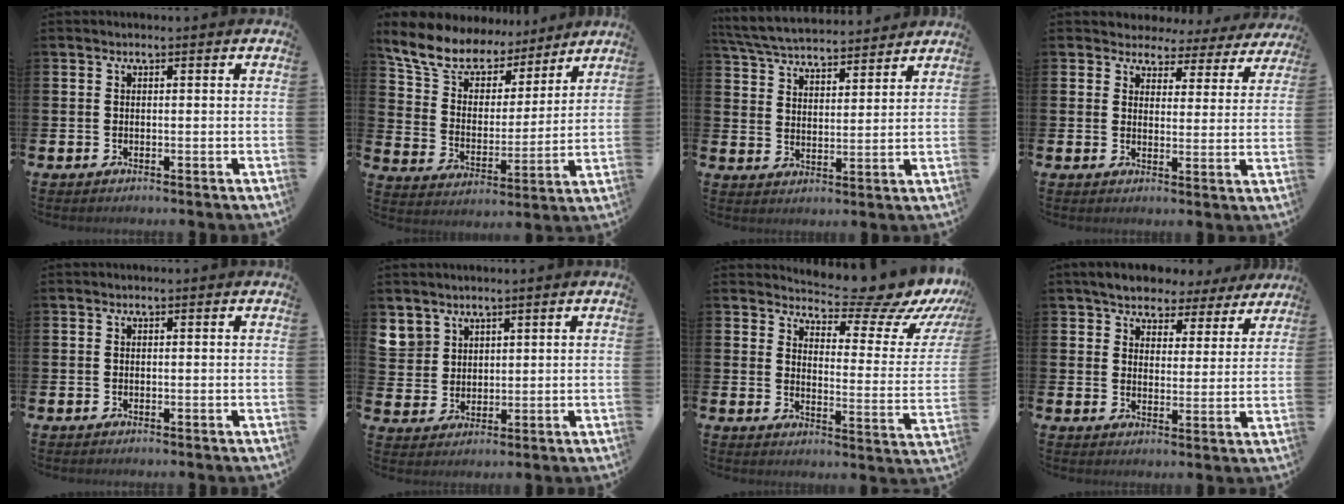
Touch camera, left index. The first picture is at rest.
{"total": 10.1, "force": [8.8, 4.3, 2.6], "torque": [-0.097, -0.055, 0.158]}
{"total": 5.9, "force": [5.8, 0.8, 0.8], "torque": [-0.040, -0.036, 0.102]}
{"total": 3.4, "force": [2.9, 1.9, 0.1], "torque": [-0.015, -0.028, 0.043]}
{"total": 0.0}
{"total": 4.9, "force": [3.8, 3.0, 0.3], "torque": [-0.012, -0.015, 0.071]}
{"total": 9.2, "force": [7.9, 2.9, 3.8], "torque": [-0.056, -0.067, 0.128]}
{"total": 5.7, "force": [5.3, 2.1, 0.6], "torque": [-0.039, -0.028, 0.093]}